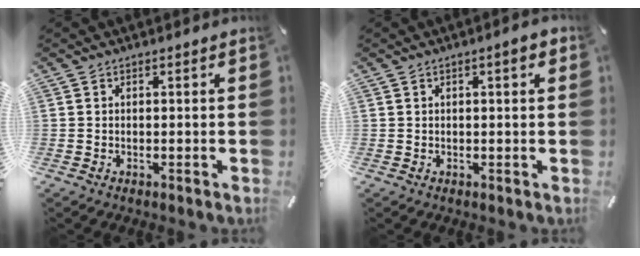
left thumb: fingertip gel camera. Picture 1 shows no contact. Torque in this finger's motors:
{"motor_torque": [0.57, 0.73, 0.20, -0.25, 0.00]}